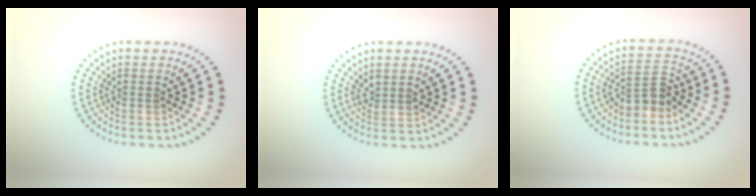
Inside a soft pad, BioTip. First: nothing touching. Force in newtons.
{"total": 0.9, "press": 0.8, "slide": 0.5}
{"total": 2.8, "press": 2.5, "slide": 1.2}